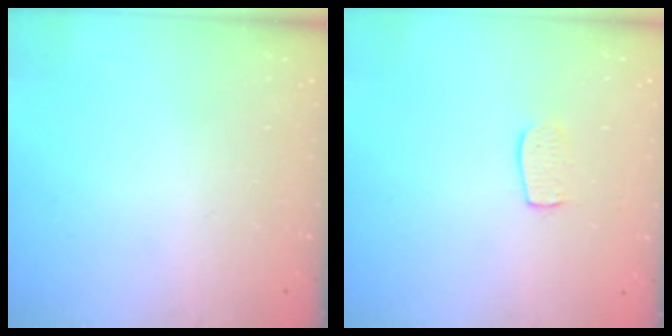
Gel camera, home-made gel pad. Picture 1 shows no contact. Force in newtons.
{"total": 6.6, "press": 6.6, "slide": 0.2}